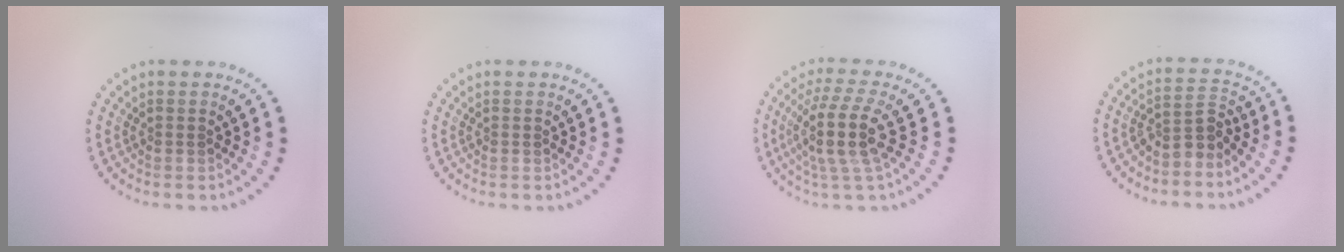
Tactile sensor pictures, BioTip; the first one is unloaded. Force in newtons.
{"total": 0.0}
{"total": 4.8, "press": 3.9, "slide": 2.8}
{"total": 2.6, "press": 1.9, "slide": 1.7}